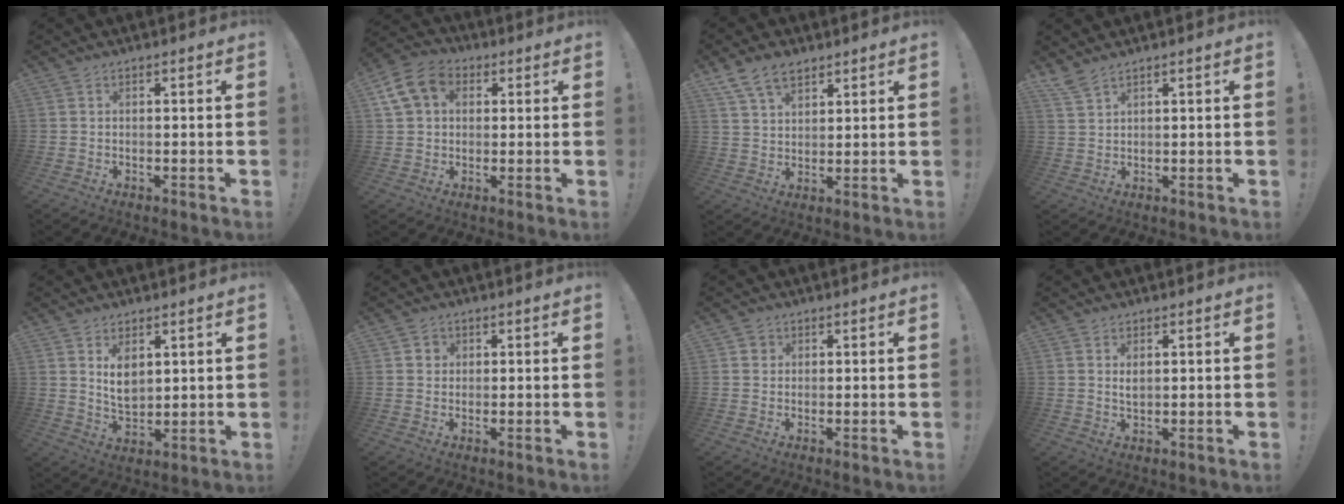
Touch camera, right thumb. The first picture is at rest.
{"total": 12.0, "force": [4.0, 9.3, 6.5], "torque": [-0.108, -0.003, 0.082]}
{"total": 9.0, "force": [6.2, 5.0, 4.1], "torque": [-0.079, -0.021, 0.121]}
{"total": 3.9, "force": [3.3, 0.7, 2.0], "torque": [-0.044, -0.016, 0.063]}
{"total": 7.1, "force": [3.5, 4.4, 4.3], "torque": [-0.063, -0.024, 0.060]}
{"total": 2.3, "force": [0.6, 2.2, 0.4], "torque": [0.002, -0.003, 0.009]}
{"total": 2.1, "force": [0.8, 1.9, 0.4], "torque": [0.005, -0.003, 0.012]}
{"total": 2.2, "force": [1.0, 1.2, 1.5], "torque": [-0.018, -0.005, 0.015]}